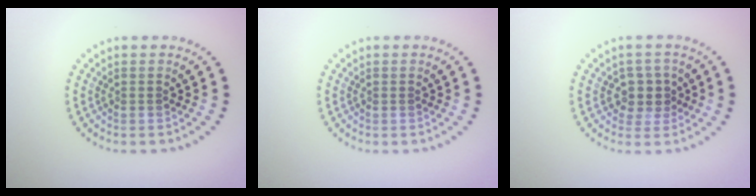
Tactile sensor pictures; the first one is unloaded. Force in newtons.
{"total": 0.0}
{"total": 2.5, "press": 2.1, "slide": 1.3}